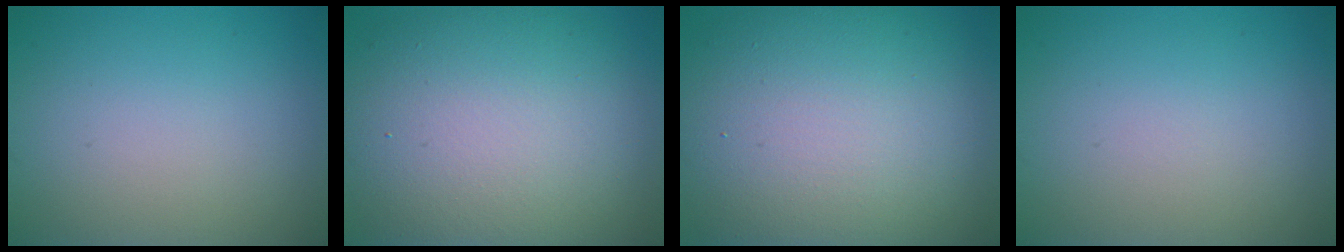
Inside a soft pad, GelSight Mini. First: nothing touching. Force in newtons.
{"total": 13.5, "press": 13.4, "slide": 1.2}
{"total": 14.7, "press": 14.7, "slide": 1.4}
{"total": 0.0}